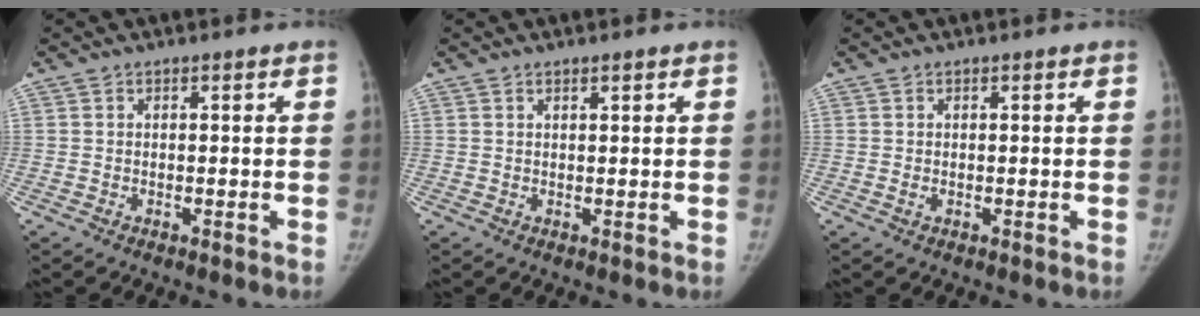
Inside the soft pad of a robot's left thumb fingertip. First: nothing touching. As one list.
[{"total": 1.0, "force": [0.7, 0.2, 0.7], "torque": [-0.010, -0.003, 0.013]}, {"total": 0.9, "force": [0.1, 0.5, 0.7], "torque": [-0.013, 0.000, 0.005]}]